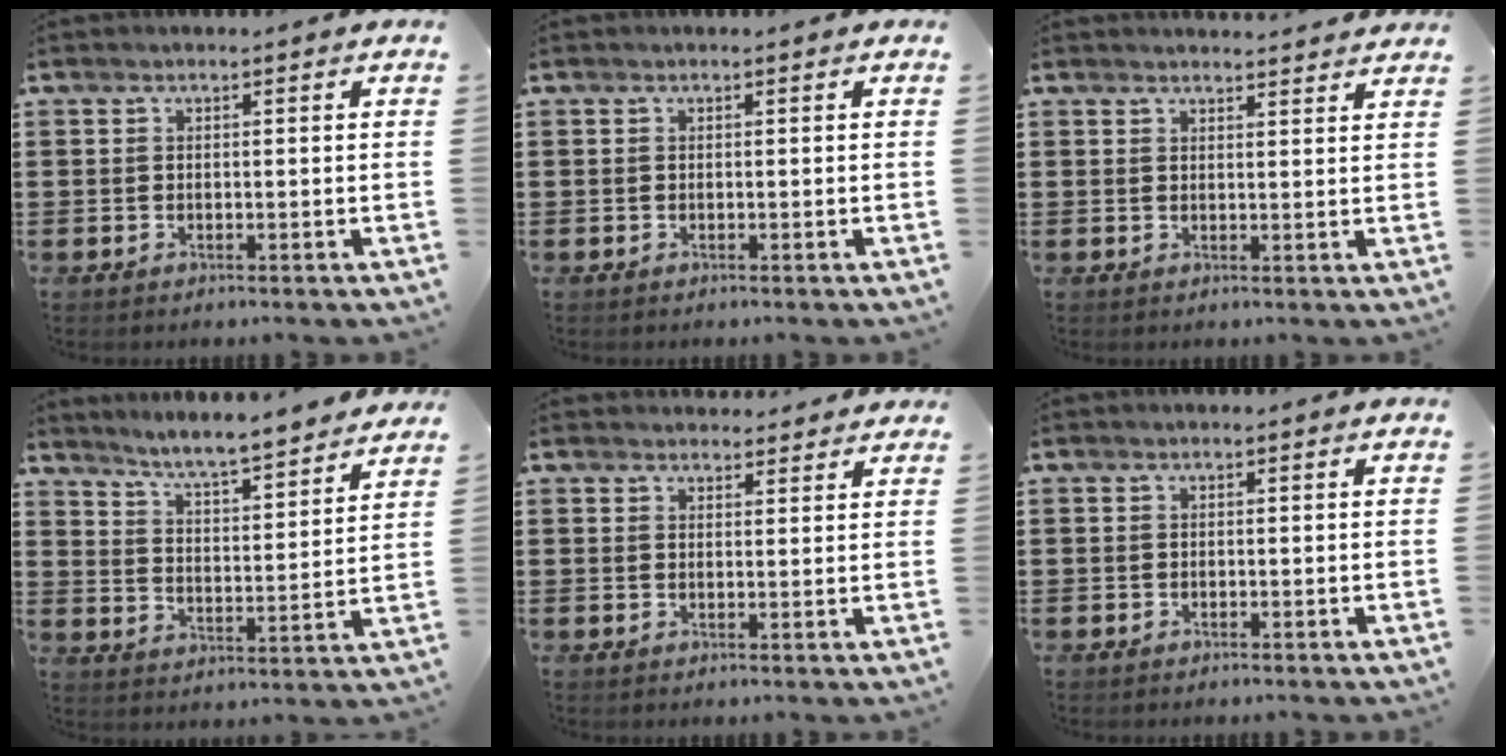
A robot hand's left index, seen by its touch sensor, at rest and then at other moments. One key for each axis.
{"total": 0.0}
{"total": 2.2, "fx": 2.1, "fy": -0.1, "fz": 0.1, "tx": -0.007, "ty": -0.005, "tz": 0.042}
{"total": 5.3, "fx": 5.1, "fy": -0.8, "fz": 1.3, "tx": -0.051, "ty": -0.047, "tz": 0.080}
{"total": 2.3, "fx": 2.3, "fy": 0.5, "fz": 0.0, "tx": -0.007, "ty": -0.004, "tz": 0.045}
{"total": 0.0}